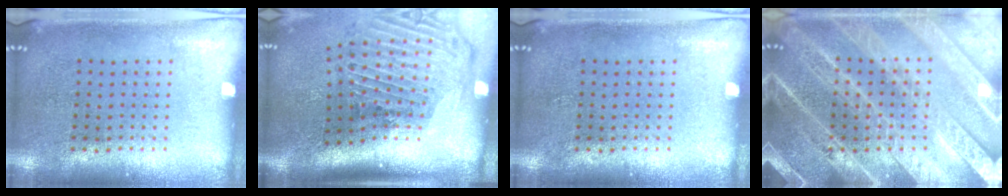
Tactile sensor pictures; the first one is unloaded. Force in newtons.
{"total": 3.2, "press": 2.1, "slide": 2.4}
{"total": 0.0}
{"total": 5.9, "press": 5.8, "slide": 0.7}